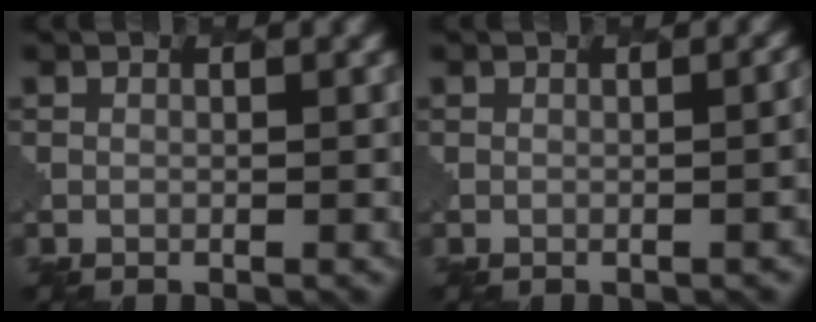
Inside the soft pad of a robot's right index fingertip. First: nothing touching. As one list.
[{"total": 2.7, "force": [-1.0, 1.1, 2.3], "torque": [-0.007, 0.007, -0.006]}]